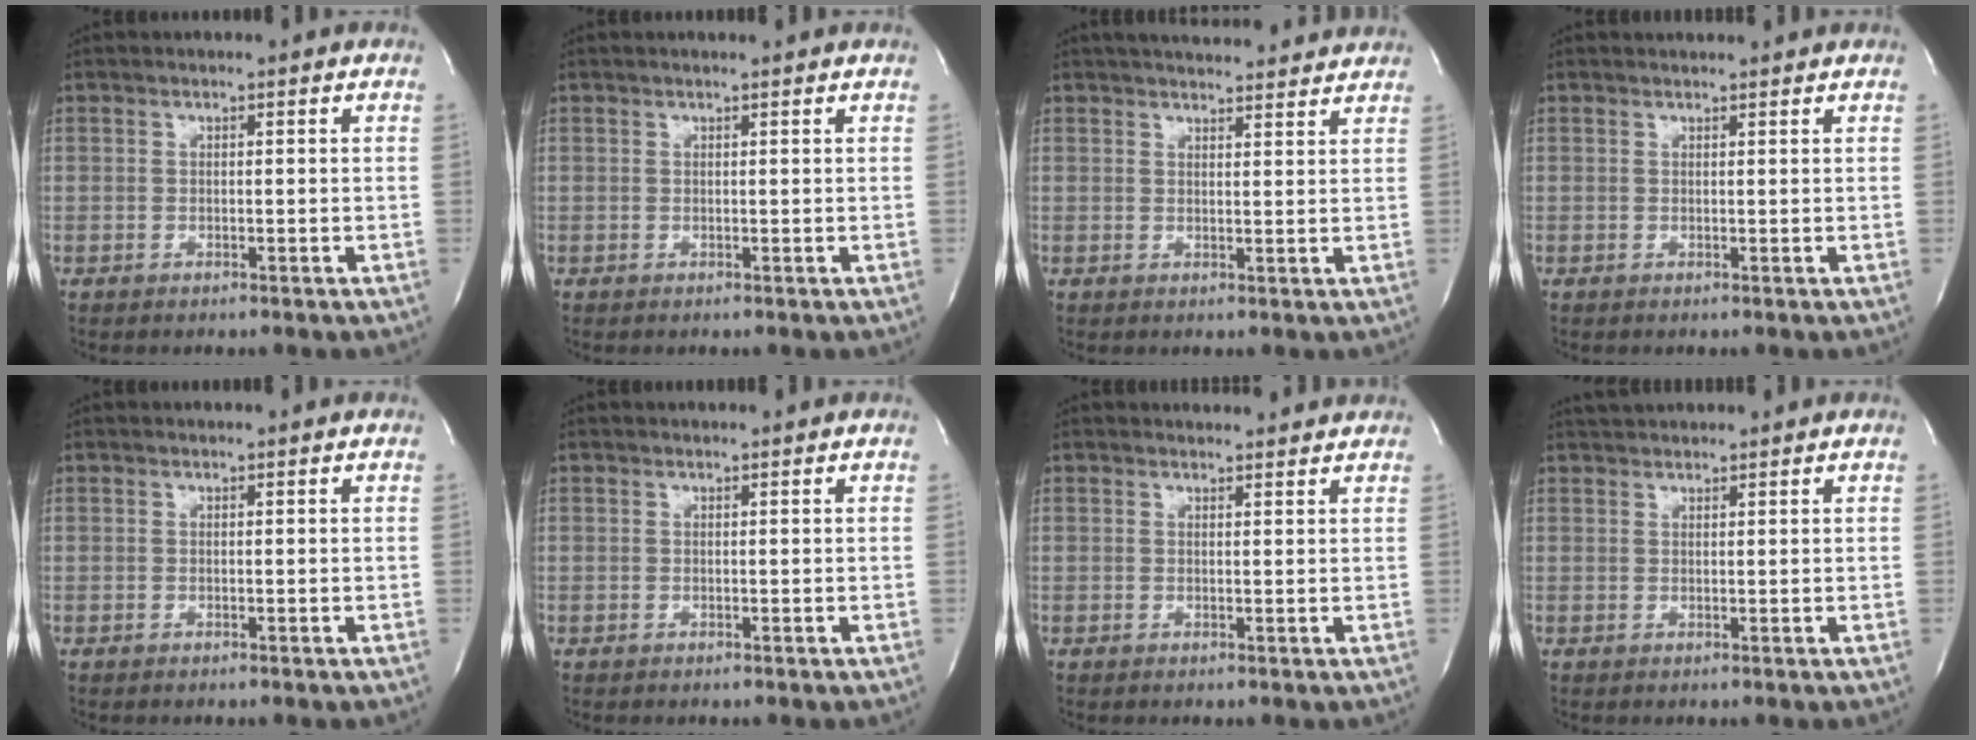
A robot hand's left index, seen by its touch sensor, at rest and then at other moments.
{"total": 1.1, "force": [1.0, -0.1, 0.4], "torque": [-0.008, 0.002, 0.011]}
{"total": 11.4, "force": [10.7, 2.0, 3.5], "torque": [-0.051, 0.016, 0.131]}
{"total": 2.6, "force": [2.6, 0.4, 0.3], "torque": [-0.012, 0.015, 0.030]}
{"total": 0.0}
{"total": 0.8, "force": [0.7, 0.1, 0.0], "torque": [-0.009, 0.005, 0.010]}
{"total": 4.2, "force": [4.1, 0.9, 0.4], "torque": [-0.012, 0.011, 0.043]}
{"total": 2.9, "force": [2.8, 0.4, 0.6], "torque": [-0.012, 0.025, 0.049]}